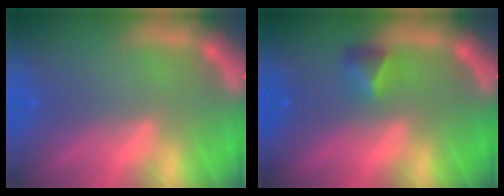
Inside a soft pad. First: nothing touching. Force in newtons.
{"total": 1.9}